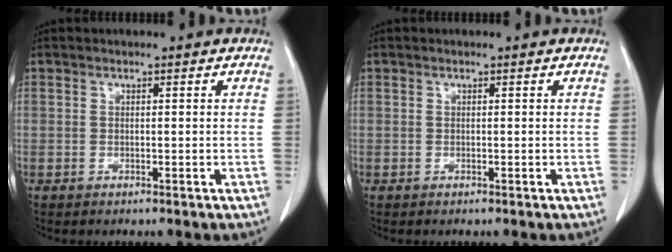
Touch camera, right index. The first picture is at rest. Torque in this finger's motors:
{"motor_torque": [0.00, 0.00, 0.00, 0.00]}